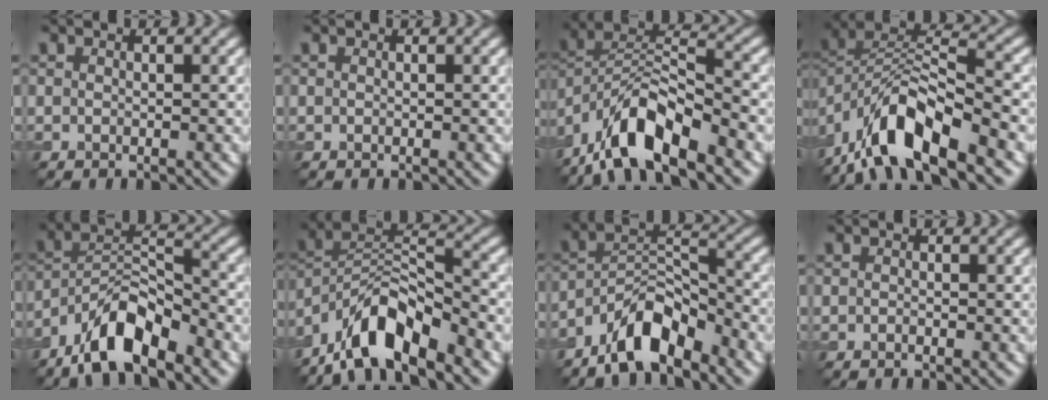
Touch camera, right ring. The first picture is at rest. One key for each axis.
{"total": 0.0}
{"total": 10.1, "fx": -6.8, "fy": 3.3, "fz": 6.7, "tx": -0.112, "ty": 0.010, "tz": -0.136}
{"total": 10.8, "fx": -6.6, "fy": 4.1, "fz": 7.5, "tx": -0.130, "ty": 0.009, "tz": -0.135}
{"total": 8.3, "fx": -6.0, "fy": 2.8, "fz": 5.1, "tx": -0.081, "ty": 0.007, "tz": -0.119}
{"total": 9.3, "fx": -6.7, "fy": 2.9, "fz": 5.7, "tx": -0.092, "ty": 0.007, "tz": -0.134}
{"total": 7.2, "fx": -5.3, "fy": 2.6, "fz": 4.1, "tx": -0.062, "ty": 0.010, "tz": -0.102}
{"total": 0.0}